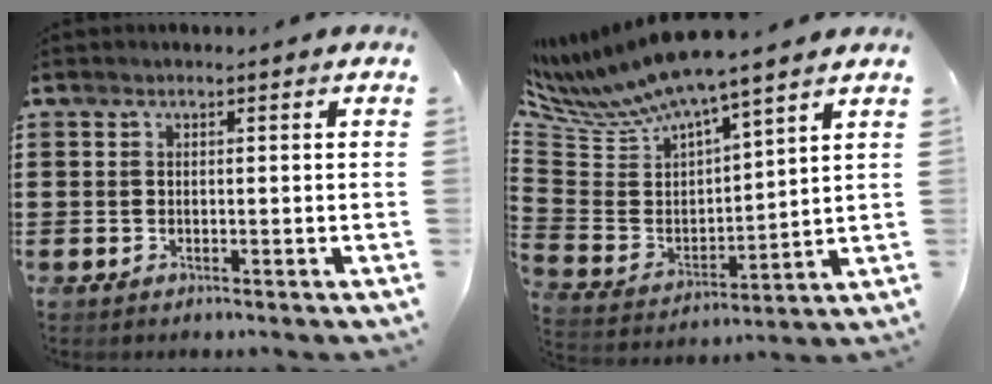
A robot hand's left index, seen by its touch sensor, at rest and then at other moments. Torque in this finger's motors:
{"motor_torque": [0.02, -1.10, 0.35, 0.21]}